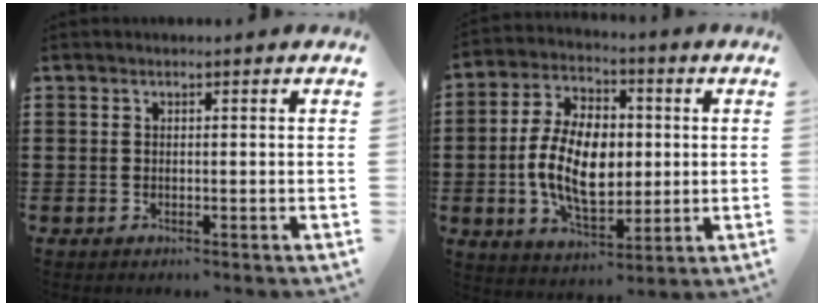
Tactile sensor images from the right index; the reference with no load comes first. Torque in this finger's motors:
{"motor_torque": [1.47, 0.67, 1.05, 0.21]}